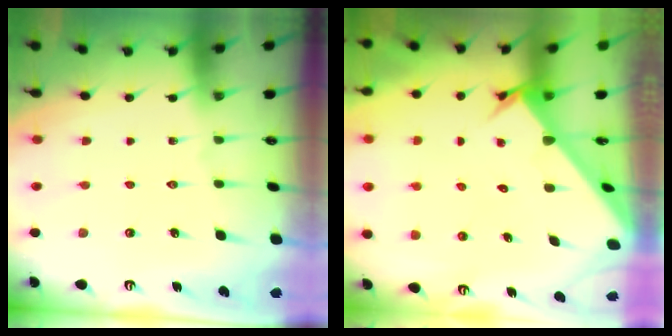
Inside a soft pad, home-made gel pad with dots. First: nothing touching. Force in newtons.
{"total": 2.8, "press": 2.8, "slide": 0.3}